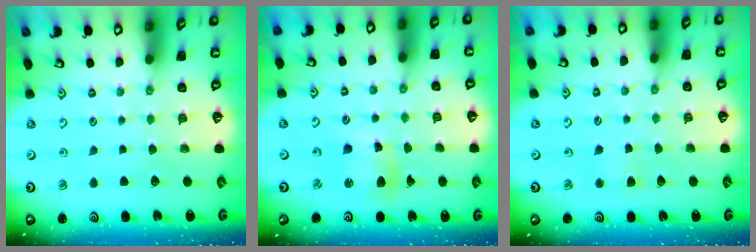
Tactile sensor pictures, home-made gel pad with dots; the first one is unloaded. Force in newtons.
{"total": 9.1, "press": 9.1, "slide": 1.1}
{"total": 2.9, "press": 2.8, "slide": 0.4}